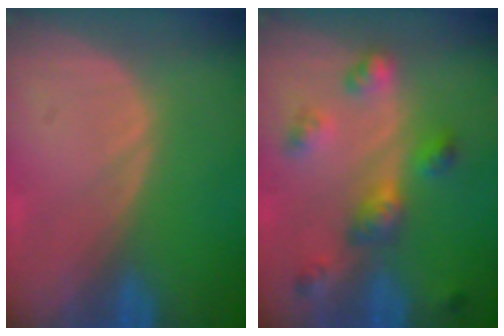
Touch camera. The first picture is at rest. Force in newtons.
{"total": 6.3, "press": 5.7, "slide": 2.6}